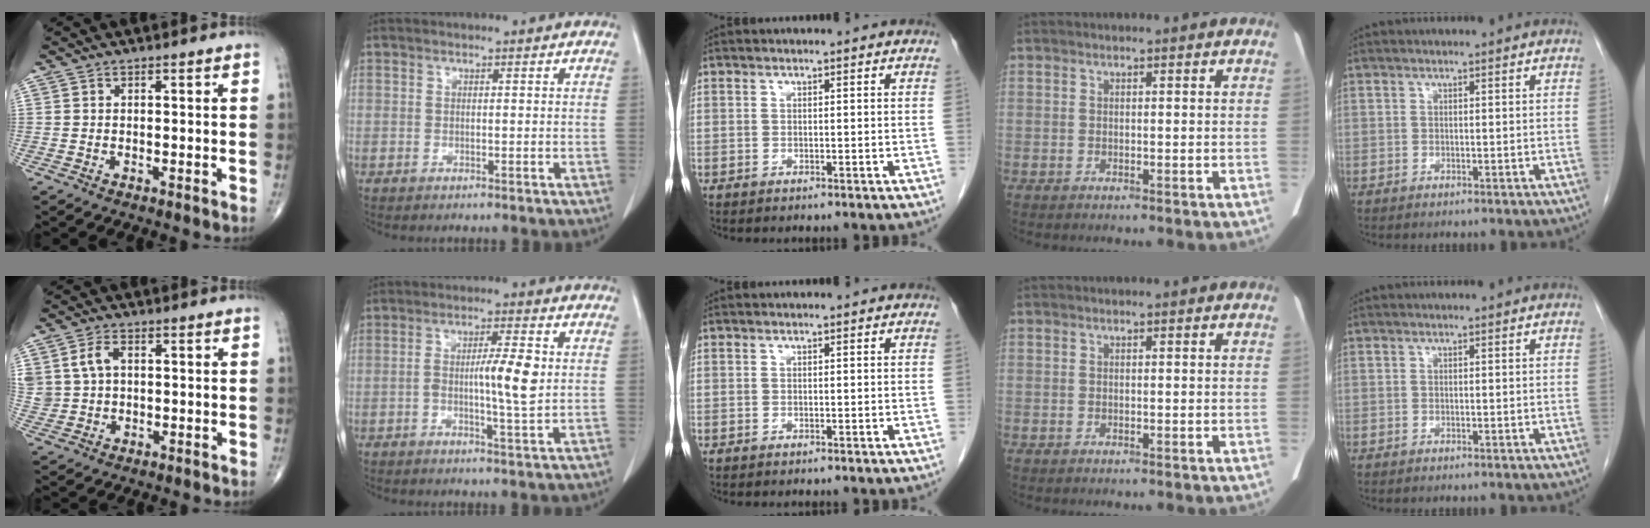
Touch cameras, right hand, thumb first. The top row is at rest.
{"thumb": {"total": 6.5, "force": [1.5, 4.6, 4.3], "torque": [-0.089, 0.005, 0.037]}, "index": {"total": 6.7, "force": [-0.1, 0.5, 6.7], "torque": [-0.116, 0.002, -0.003]}}